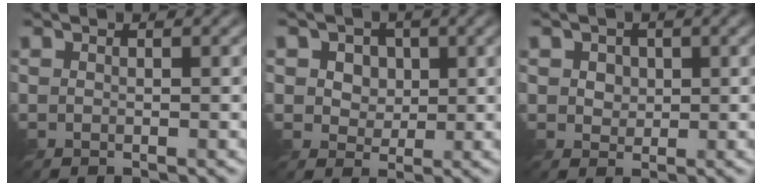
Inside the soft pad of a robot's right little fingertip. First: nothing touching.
{"total": 4.9, "force": [1.9, 3.9, 2.1], "torque": [-0.047, 0.001, 0.030]}
{"total": 2.0, "force": [0.7, 1.7, 0.9], "torque": [-0.031, -0.001, 0.019]}